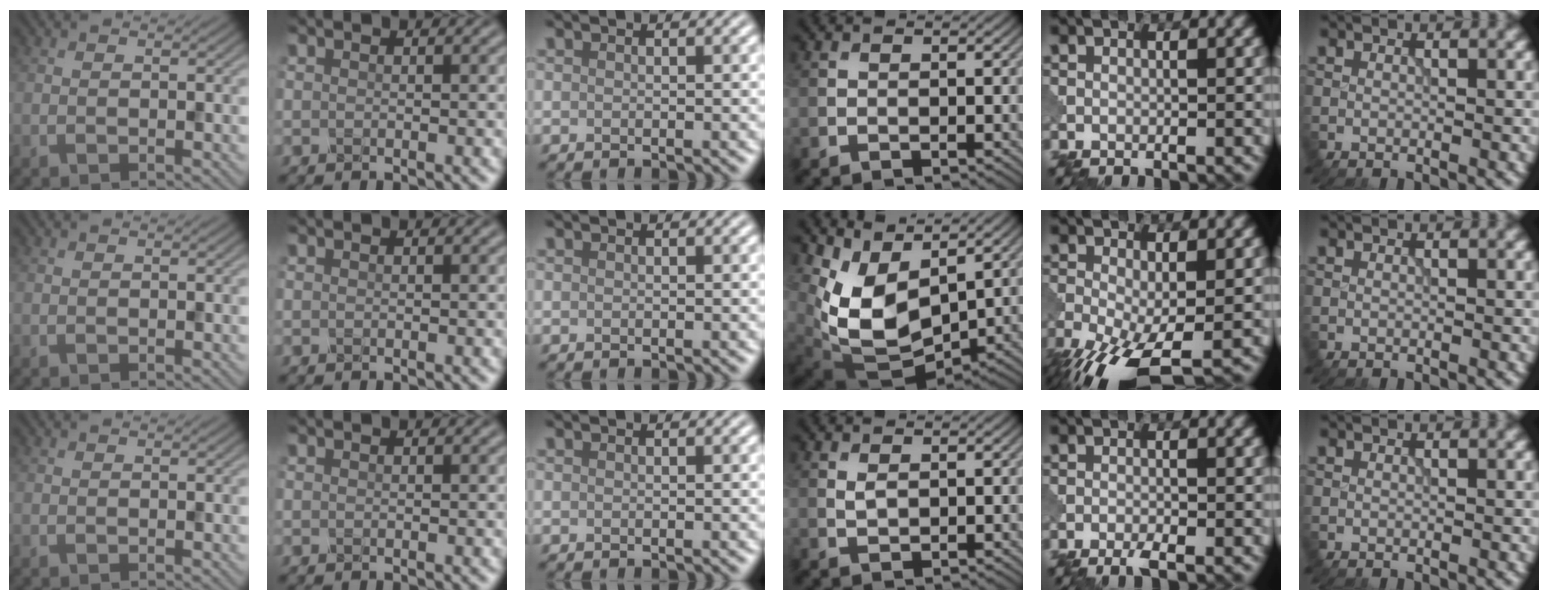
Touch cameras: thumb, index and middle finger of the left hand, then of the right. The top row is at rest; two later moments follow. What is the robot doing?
{"motion": "squeeze", "object": "clothespin"}